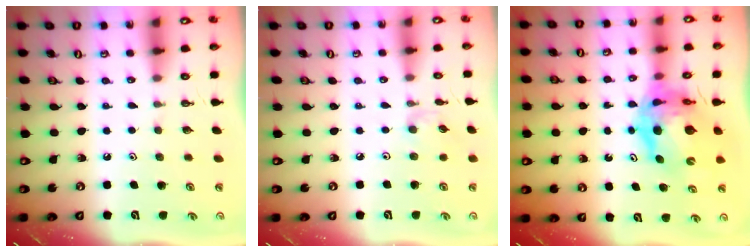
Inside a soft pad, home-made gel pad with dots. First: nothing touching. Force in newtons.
{"total": 1.3, "press": 1.2, "slide": 0.4}
{"total": 11.9, "press": 11.8, "slide": 1.5}